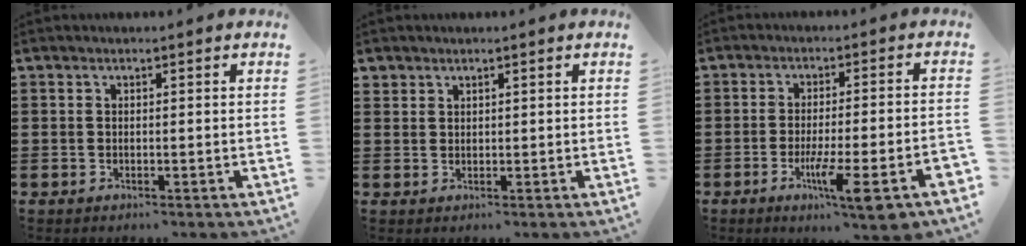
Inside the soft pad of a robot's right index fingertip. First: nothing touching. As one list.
[{"total": 1.5, "force": [1.3, 0.8, 0.2], "torque": [-0.006, 0.001, 0.026]}, {"total": 9.4, "force": [-4.6, 0.5, 8.2], "torque": [-0.142, -0.012, -0.081]}]